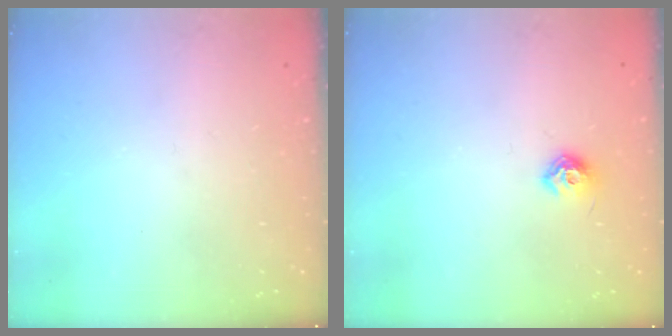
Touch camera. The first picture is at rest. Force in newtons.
{"total": 7.9, "press": 7.8, "slide": 0.9}